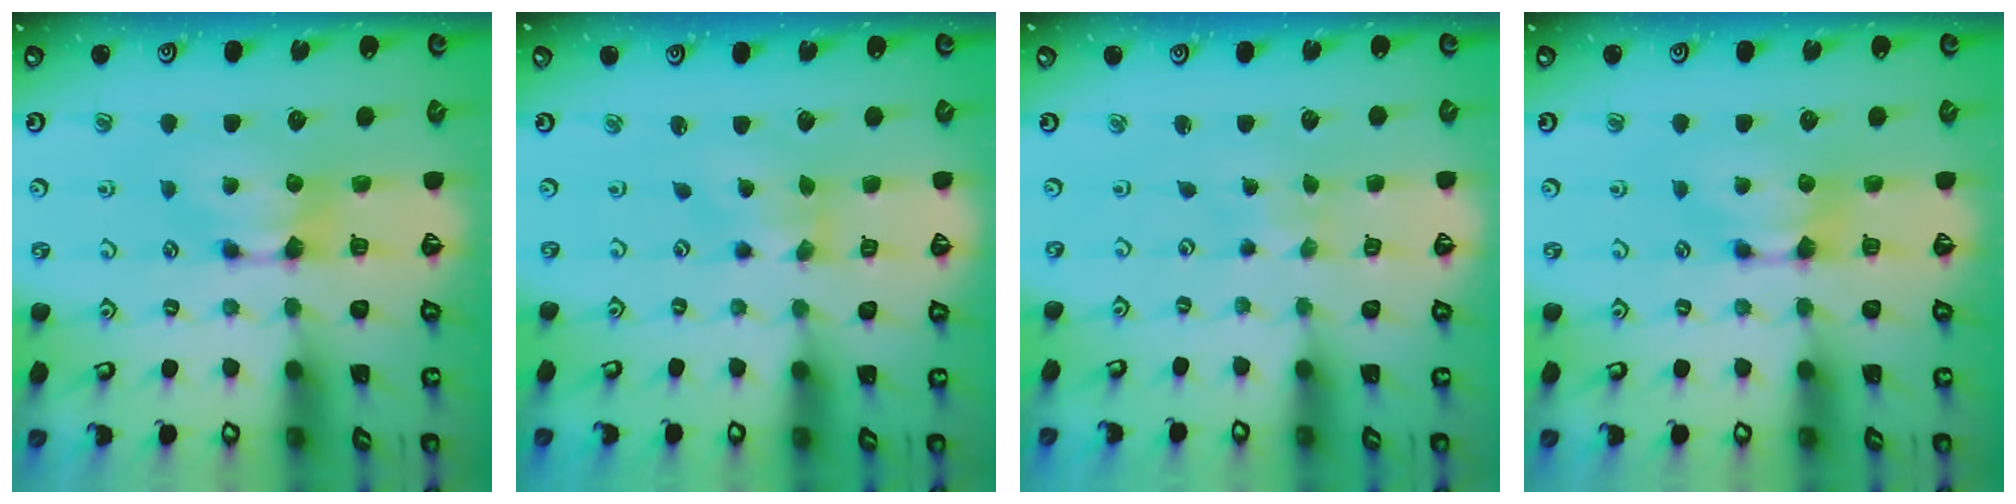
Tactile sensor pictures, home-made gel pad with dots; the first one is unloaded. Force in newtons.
{"total": 1.3, "press": 0.6, "slide": 1.2}
{"total": 5.2, "press": 5.2, "slide": 0.2}
{"total": 0.0}